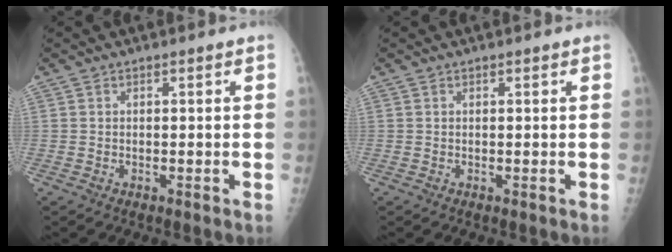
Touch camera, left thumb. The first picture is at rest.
{"total": 0.0}